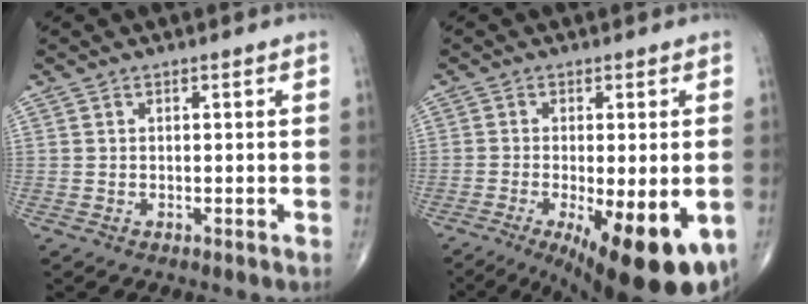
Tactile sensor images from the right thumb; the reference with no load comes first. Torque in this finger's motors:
{"motor_torque": [0.85, 1.72, 0.46, -0.37, 0.15]}